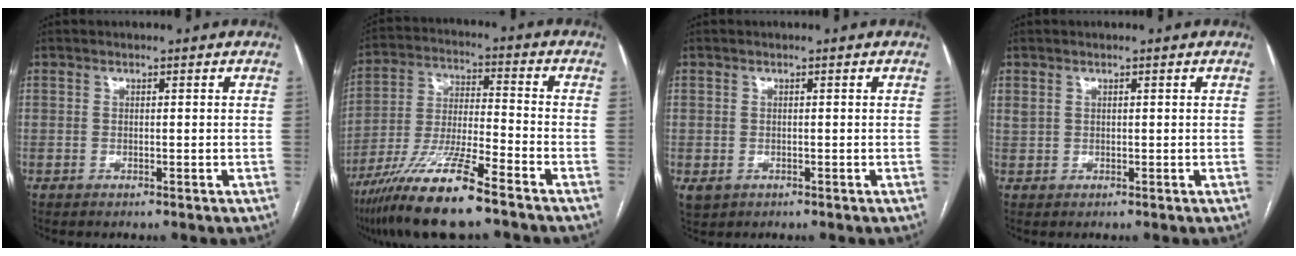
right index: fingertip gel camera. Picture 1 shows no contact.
{"total": 14.4, "force": [-10.1, 1.0, 10.3], "torque": [-0.208, -0.030, -0.185]}
{"total": 2.0, "force": [-0.5, 1.7, 0.8], "torque": [-0.017, -0.001, 0.002]}
{"total": 1.1, "force": [0.6, 0.8, 0.4], "torque": [-0.010, 0.016, 0.016]}